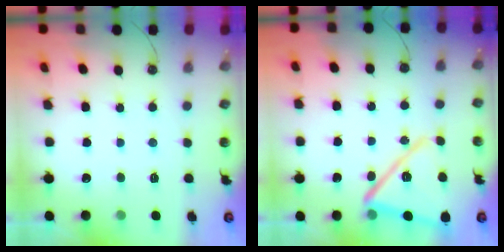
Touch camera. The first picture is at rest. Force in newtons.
{"total": 17.3, "press": 17.2, "slide": 1.5}